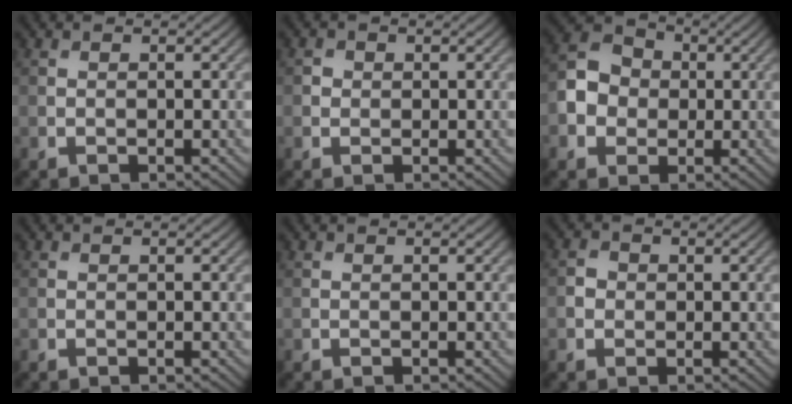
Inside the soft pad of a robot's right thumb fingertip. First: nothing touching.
{"total": 1.0, "force": [0.0, 0.9, 0.2], "torque": [-0.003, -0.002, -0.003]}
{"total": 5.7, "force": [-0.7, 5.1, 2.6], "torque": [-0.058, 0.007, -0.021]}
{"total": 0.0}
{"total": 0.0}
{"total": 1.5, "force": [-0.2, 1.4, 0.5], "torque": [-0.010, -0.003, -0.009]}